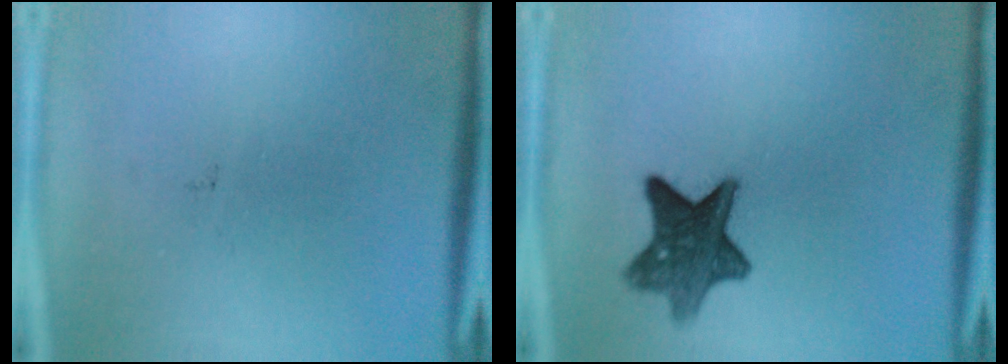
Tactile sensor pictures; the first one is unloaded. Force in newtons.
{"total": 9.1}